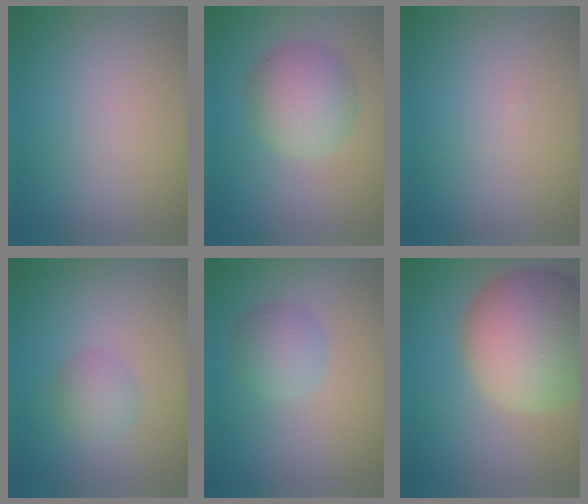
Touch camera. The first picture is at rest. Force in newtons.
{"total": 5.2, "press": 5.2, "slide": 0.0}
{"total": 0.0}
{"total": 2.2, "press": 2.2, "slide": 0.1}
{"total": 2.8, "press": 2.8, "slide": 0.1}
{"total": 12.3, "press": 12.2, "slide": 1.1}